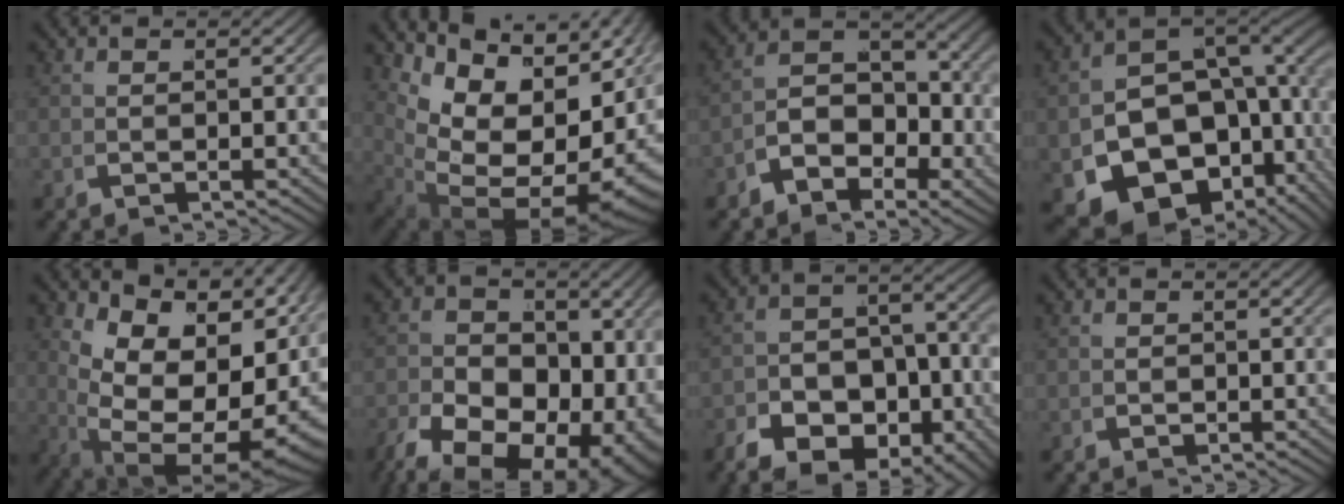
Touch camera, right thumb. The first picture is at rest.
{"total": 19.7, "force": [1.0, 12.8, 14.9], "torque": [-0.261, -0.038, 0.046]}
{"total": 7.2, "force": [-1.2, 5.3, 4.8], "torque": [-0.074, -0.007, -0.029]}
{"total": 20.1, "force": [-4.9, 15.4, 12.1], "torque": [-0.246, -0.076, -0.056]}
{"total": 17.8, "force": [0.6, 11.0, 14.1], "torque": [-0.254, -0.050, 0.044]}
{"total": 15.4, "force": [-4.9, 10.9, 9.7], "torque": [-0.191, -0.077, -0.045]}
{"total": 9.5, "force": [-3.1, 7.0, 5.6], "torque": [-0.087, -0.028, -0.049]}
{"total": 0.7, "force": [0.1, 0.7, -0.1], "torque": [0.002, -0.002, 0.001]}